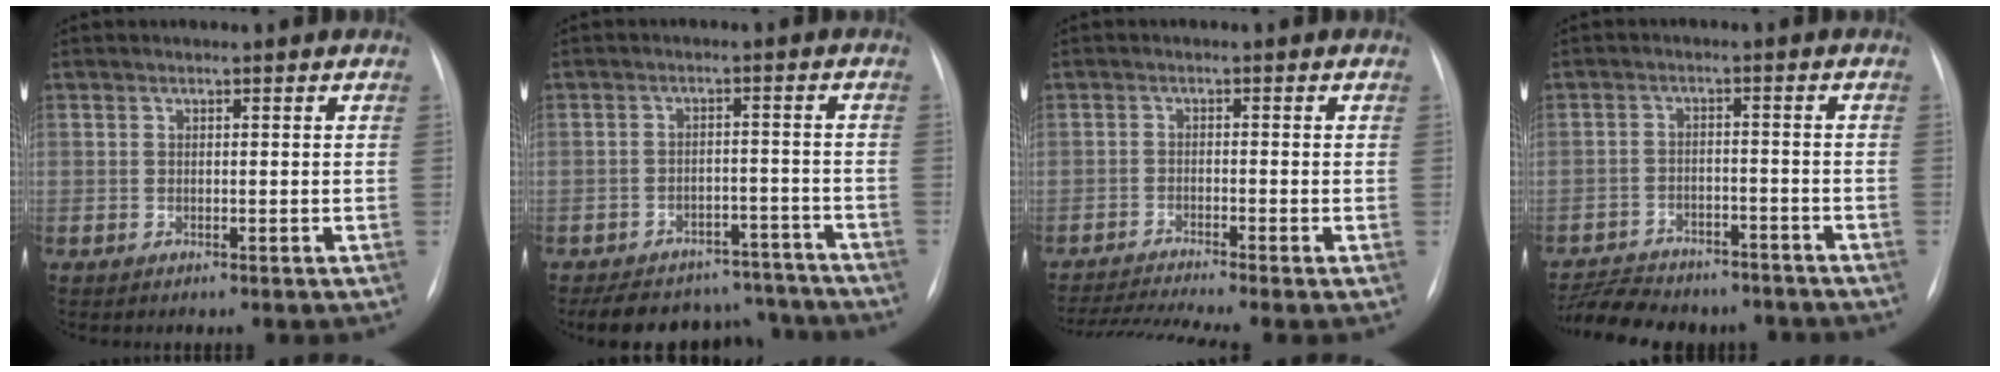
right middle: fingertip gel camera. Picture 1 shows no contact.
{"total": 14.0, "force": [-12.4, 5.6, 3.0], "torque": [-0.036, 0.027, -0.157]}
{"total": 7.7, "force": [-6.7, -1.6, 3.5], "torque": [-0.057, -0.015, -0.115]}
{"total": 13.6, "force": [-11.9, 4.8, 4.3], "torque": [-0.085, 0.013, -0.164]}